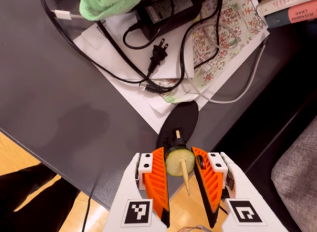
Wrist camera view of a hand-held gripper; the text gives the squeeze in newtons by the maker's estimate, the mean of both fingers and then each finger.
{"total": 10.5, "left": 10.0, "right": 11.0}